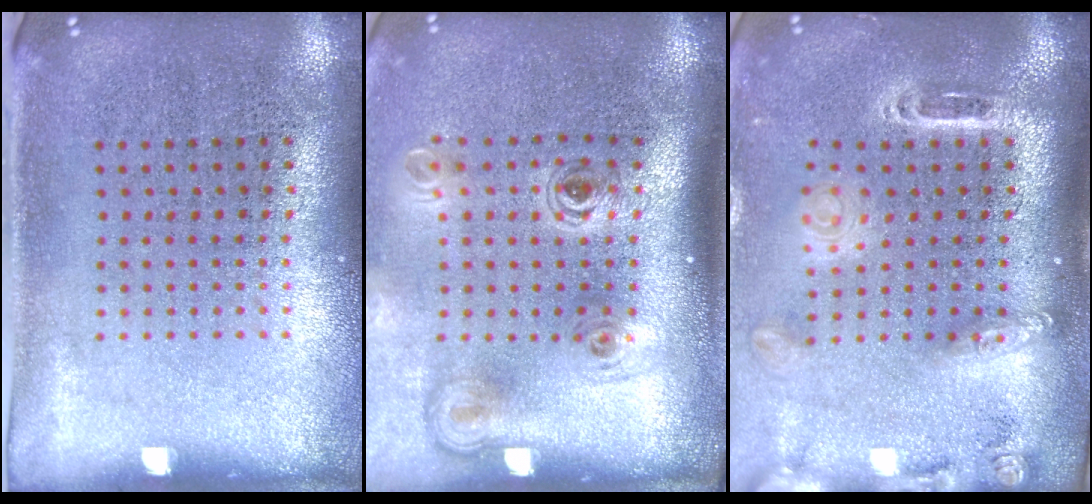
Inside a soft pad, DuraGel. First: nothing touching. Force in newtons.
{"total": 2.2, "press": 1.5, "slide": 1.6}
{"total": 2.5, "press": 1.9, "slide": 1.7}